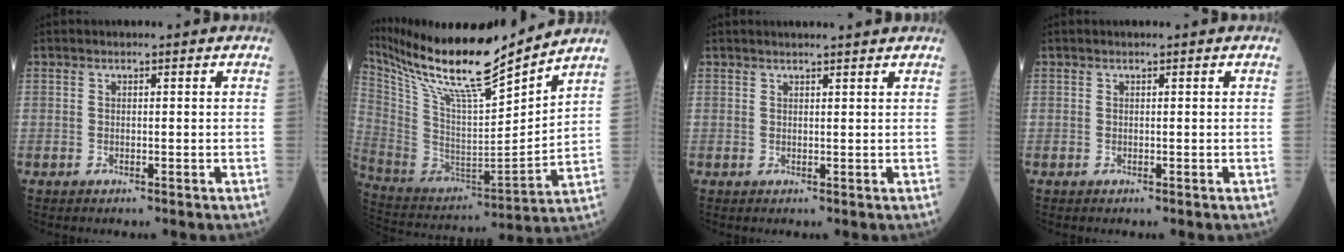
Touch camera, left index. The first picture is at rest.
{"total": 20.6, "force": [17.8, 1.0, 10.3], "torque": [-0.204, -0.017, 0.321]}
{"total": 4.7, "force": [4.4, 0.0, 1.6], "torque": [-0.020, 0.018, 0.051]}
{"total": 0.0}